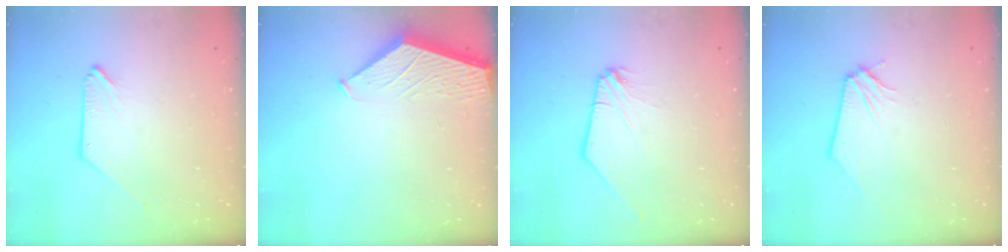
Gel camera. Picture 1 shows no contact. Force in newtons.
{"total": 1.9, "press": 1.9, "slide": 0.2}
{"total": 0.6, "press": 0.5, "slide": 0.1}
{"total": 0.0}